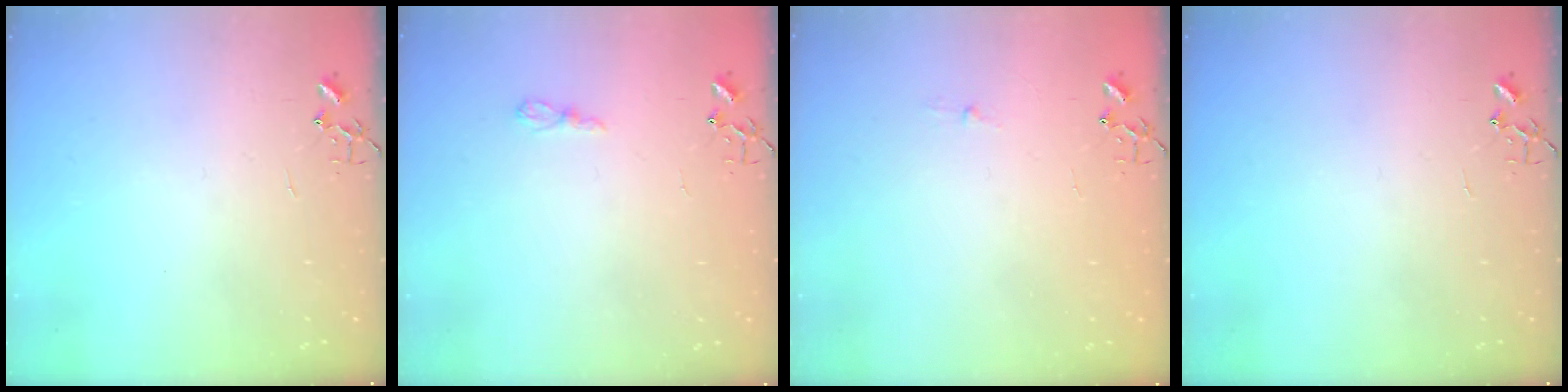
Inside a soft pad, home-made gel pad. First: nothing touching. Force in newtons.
{"total": 5.7, "press": 5.7, "slide": 0.3}
{"total": 2.6, "press": 2.5, "slide": 0.4}
{"total": 0.0}